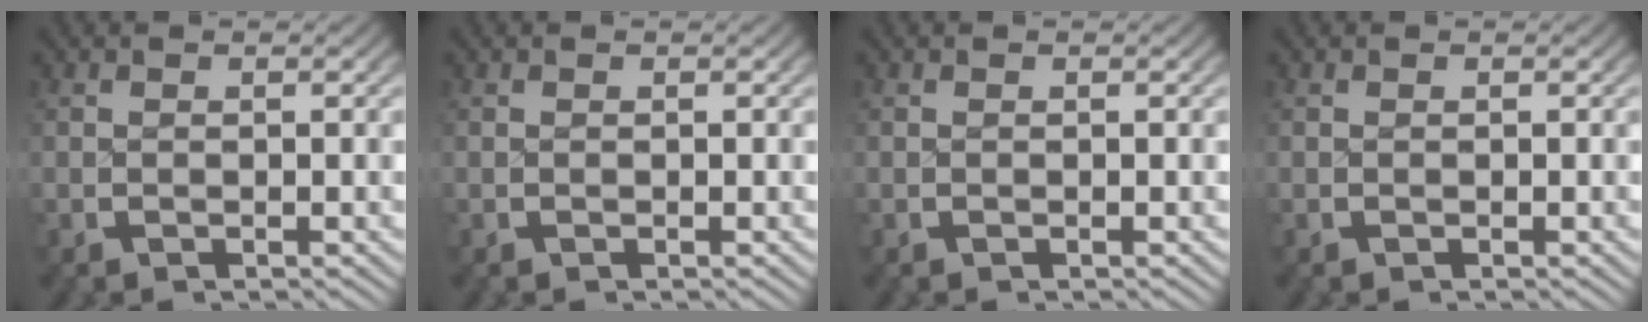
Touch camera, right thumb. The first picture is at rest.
{"total": 0.0}
{"total": 0.0}
{"total": 0.0}